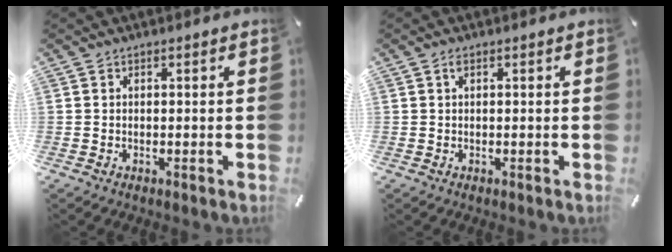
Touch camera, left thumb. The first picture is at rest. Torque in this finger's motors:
{"motor_torque": [0.09, -0.06, 0.16, -0.12, 0.05]}